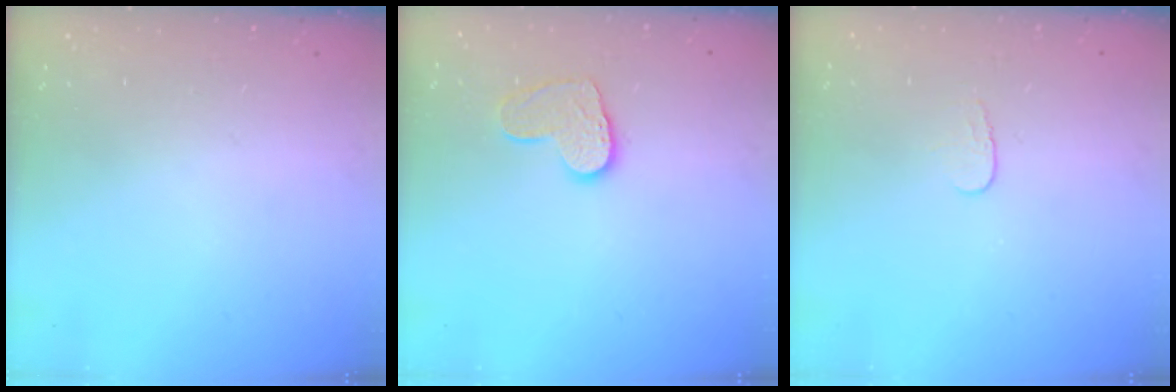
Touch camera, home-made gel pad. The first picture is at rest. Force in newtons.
{"total": 9.5, "press": 9.5, "slide": 0.7}
{"total": 3.6, "press": 3.5, "slide": 0.4}